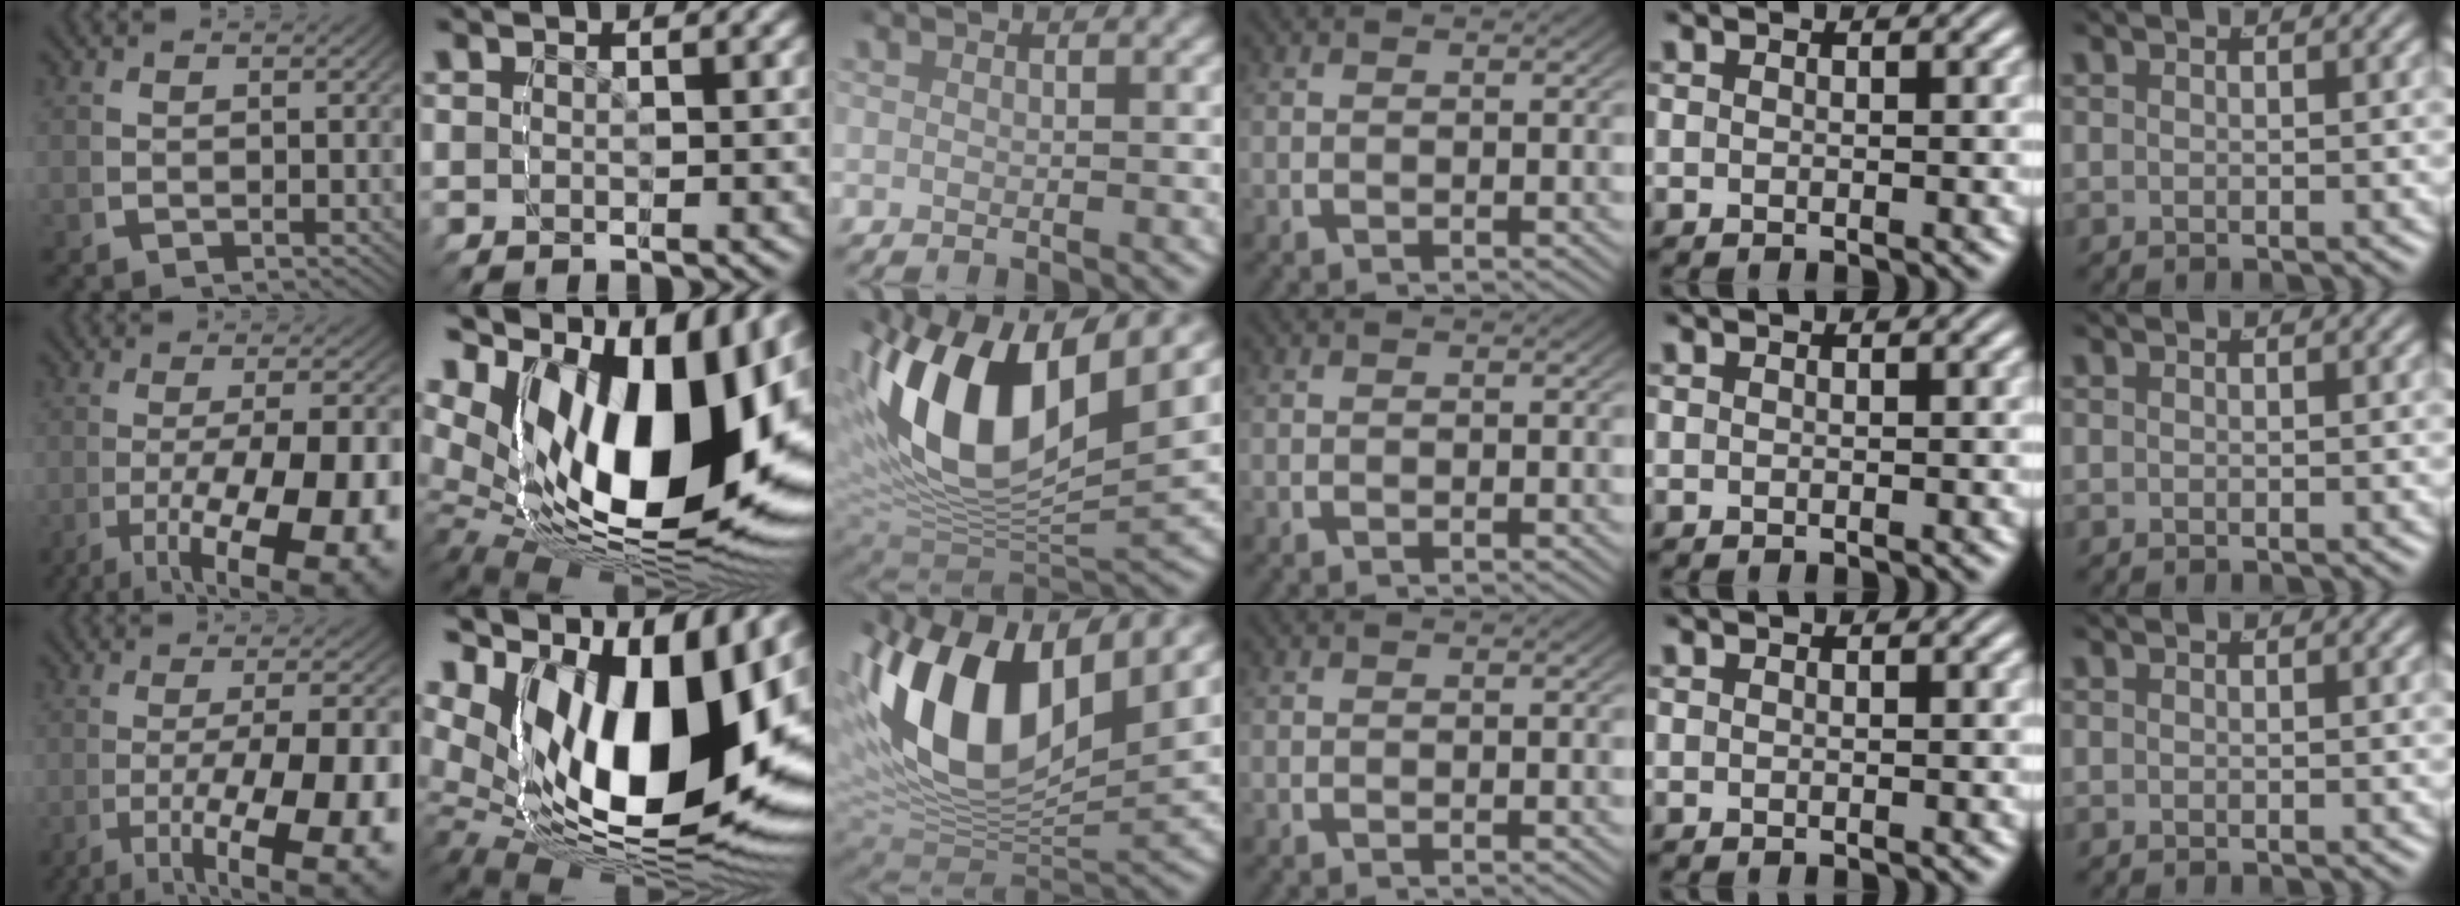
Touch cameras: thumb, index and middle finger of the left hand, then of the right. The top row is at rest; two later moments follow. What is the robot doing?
{"motion": "grasp_and_lifting", "object": "bottle"}